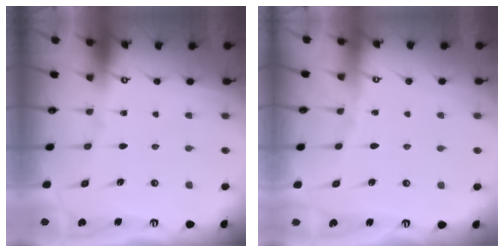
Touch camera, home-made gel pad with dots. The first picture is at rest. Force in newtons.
{"total": 1.6, "press": 1.6, "slide": 0.4}